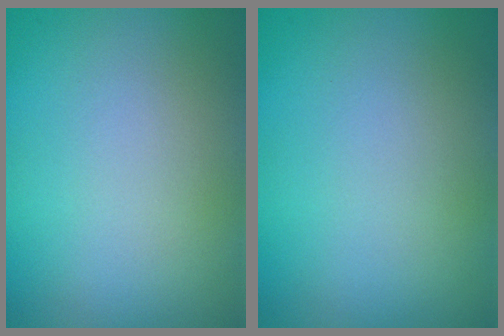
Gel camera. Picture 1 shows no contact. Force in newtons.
{"total": 0.0}